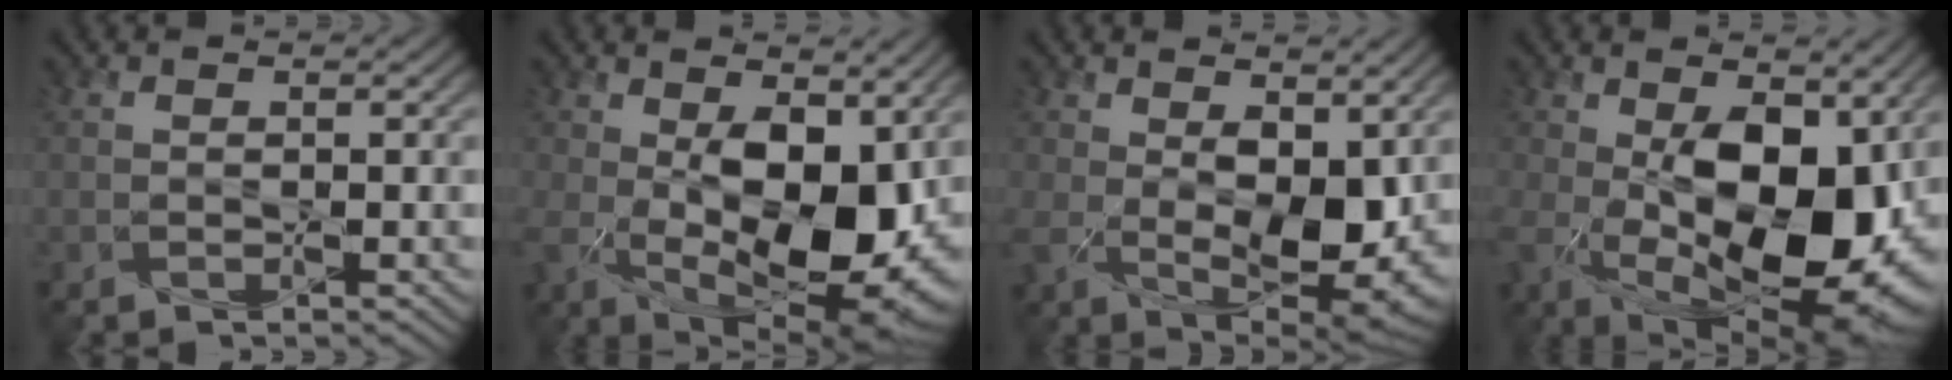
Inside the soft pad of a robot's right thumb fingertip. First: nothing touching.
{"total": 14.6, "force": [0.5, 8.2, 12.1], "torque": [-0.210, -0.025, 0.016]}
{"total": 12.1, "force": [1.5, 7.0, 9.8], "torque": [-0.191, -0.027, 0.039]}
{"total": 16.8, "force": [-0.4, 9.5, 13.8], "torque": [-0.225, -0.036, 0.003]}